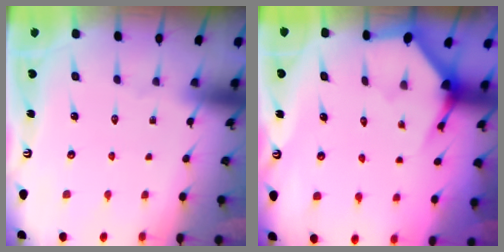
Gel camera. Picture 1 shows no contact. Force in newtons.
{"total": 3.5, "press": 3.5, "slide": 0.3}